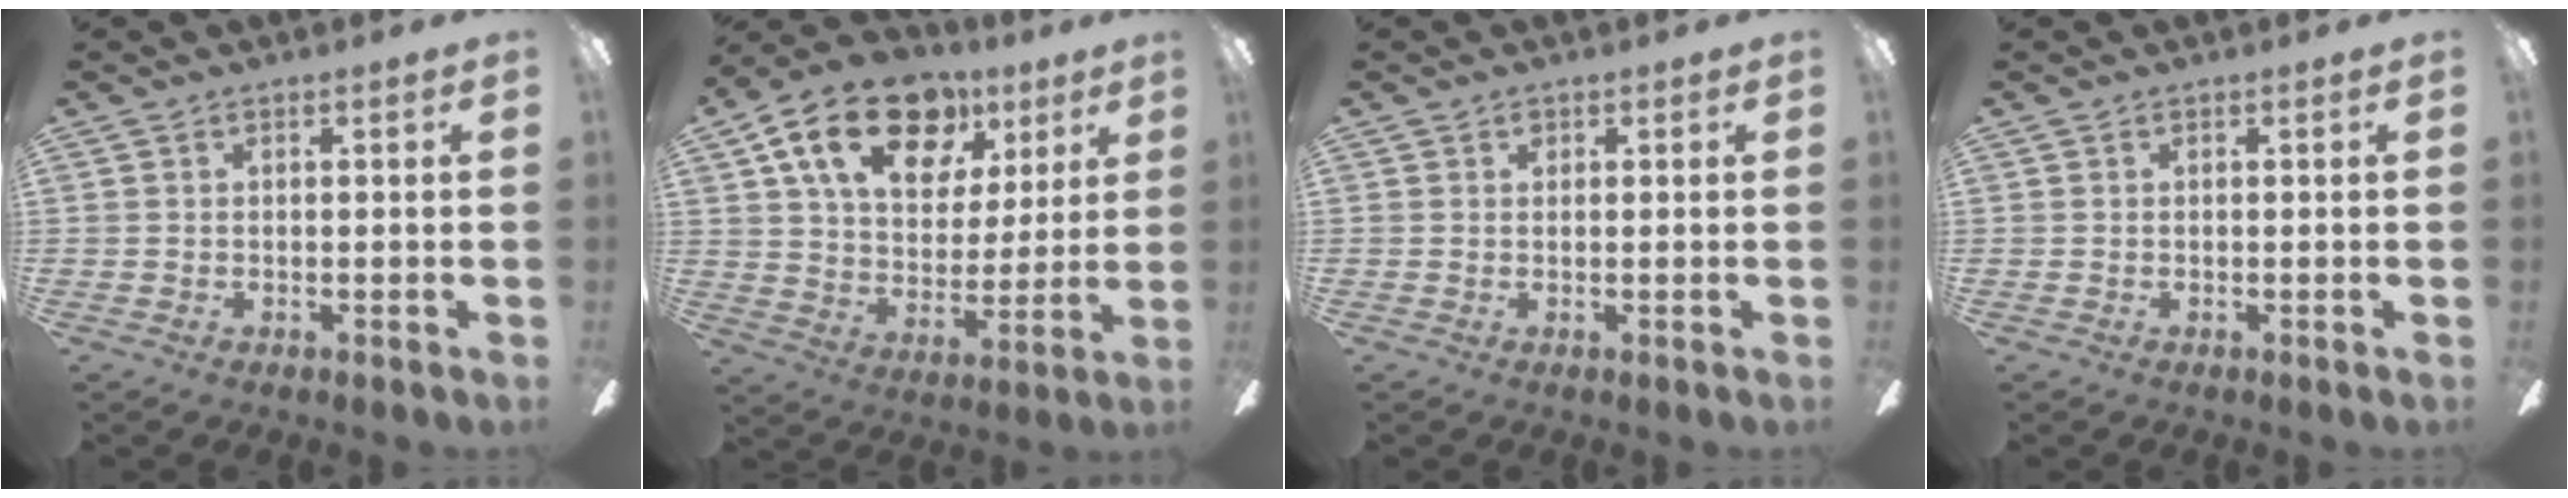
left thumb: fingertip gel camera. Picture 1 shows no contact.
{"total": 20.3, "force": [11.0, 12.3, 11.8], "torque": [-0.196, -0.042, 0.197]}
{"total": 0.8, "force": [0.6, 0.5, 0.1], "torque": [0.005, -0.004, 0.010]}
{"total": 0.0}